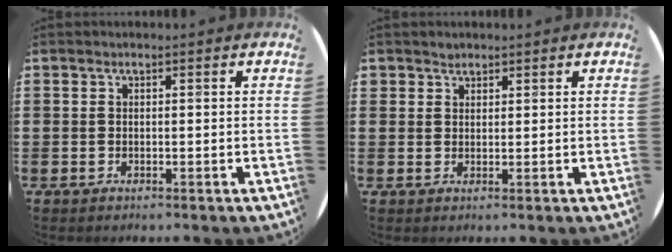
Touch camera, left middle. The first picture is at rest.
{"total": 1.4, "force": [1.3, 0.7, 0.0], "torque": [0.007, -0.002, 0.024]}